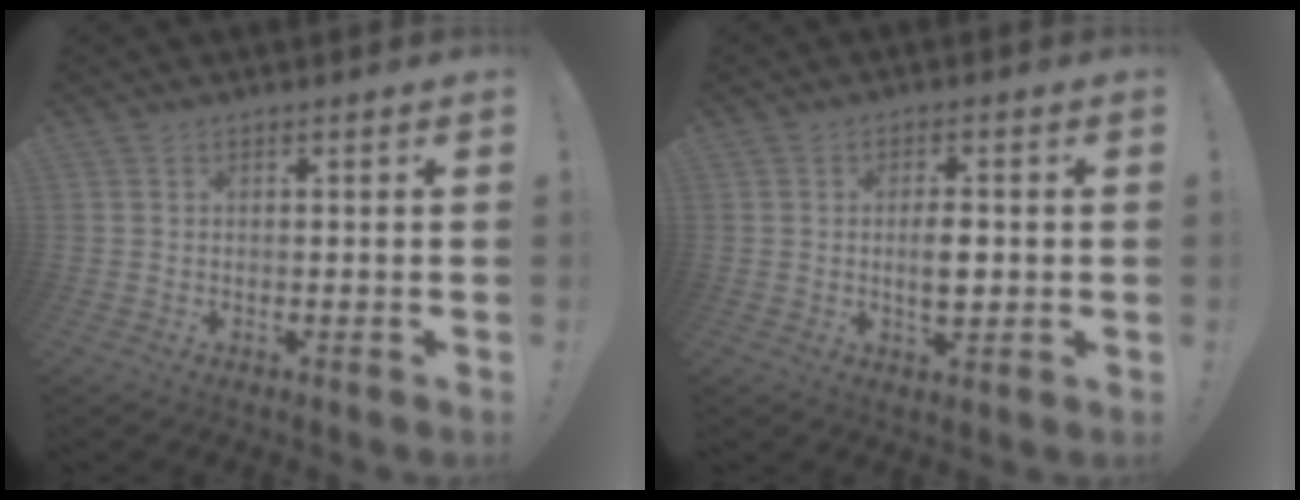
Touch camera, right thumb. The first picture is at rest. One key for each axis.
{"total": 5.3, "fx": -0.3, "fy": 2.3, "fz": 4.7, "tx": -0.076, "ty": -0.005, "tz": -0.014}